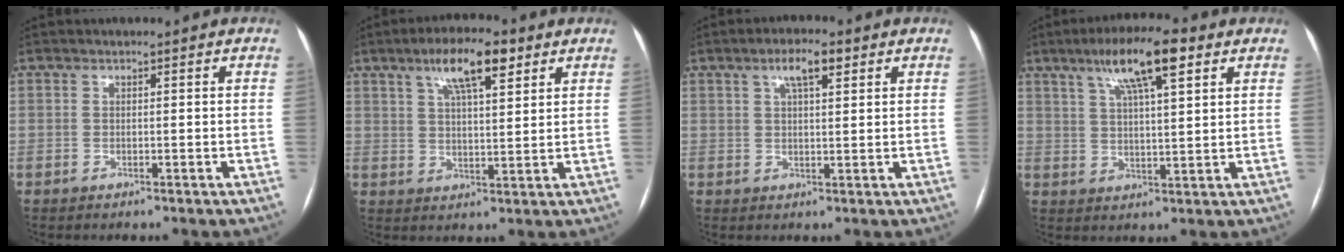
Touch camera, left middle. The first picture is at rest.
{"total": 9.1, "force": [5.2, 2.2, 7.1], "torque": [-0.129, 0.015, 0.087]}
{"total": 4.7, "force": [2.5, 1.2, 3.8], "torque": [-0.073, 0.010, 0.043]}
{"total": 10.5, "force": [5.8, 1.6, 8.6], "torque": [-0.155, 0.019, 0.096]}